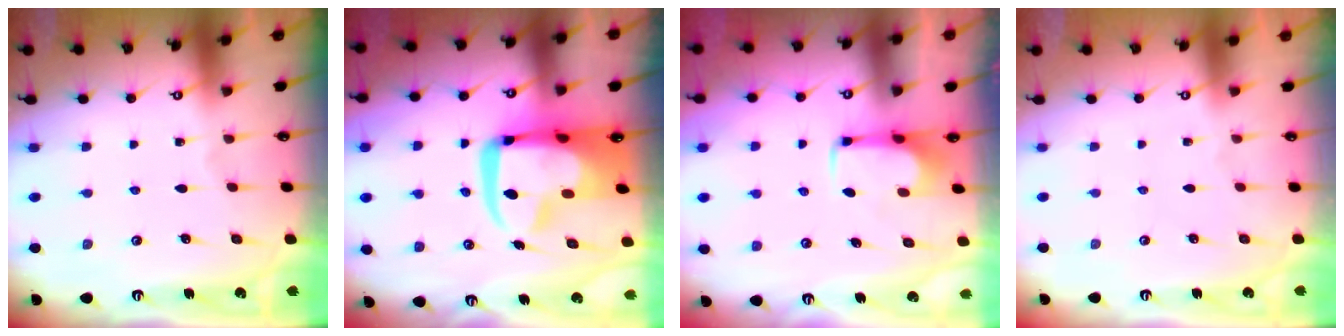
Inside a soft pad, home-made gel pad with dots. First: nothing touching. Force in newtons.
{"total": 16.9, "press": 16.7, "slide": 2.7}
{"total": 2.0, "press": 2.0, "slide": 0.2}
{"total": 1.5, "press": 1.4, "slide": 0.6}